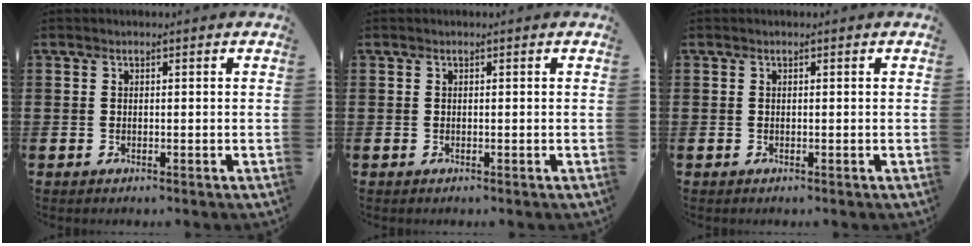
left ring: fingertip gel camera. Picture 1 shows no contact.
{"total": 0.0}
{"total": 0.0}